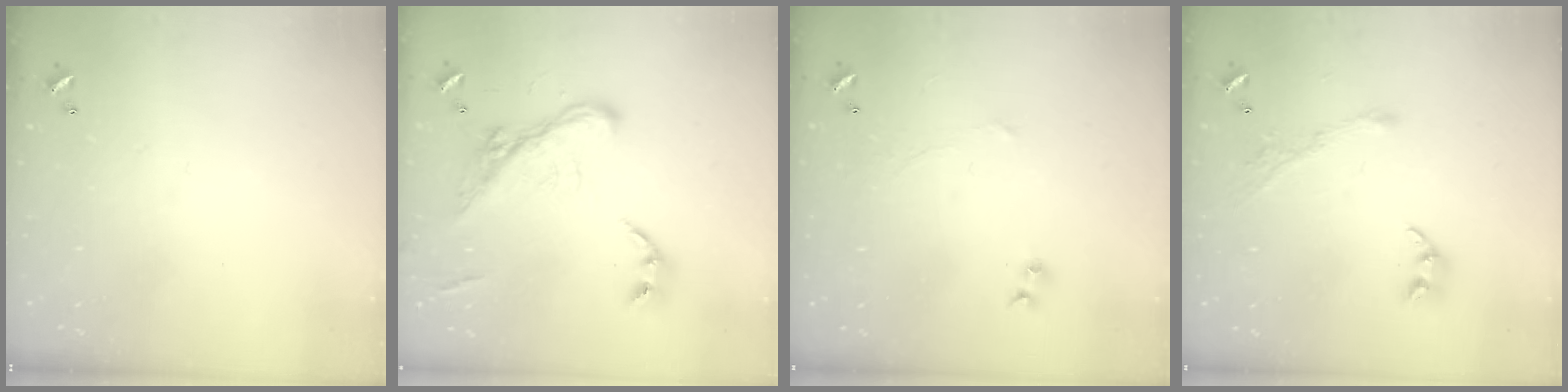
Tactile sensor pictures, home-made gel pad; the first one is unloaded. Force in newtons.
{"total": 8.5, "press": 8.3, "slide": 1.7}
{"total": 0.8, "press": 0.4, "slide": 0.7}
{"total": 6.9, "press": 6.9, "slide": 0.7}